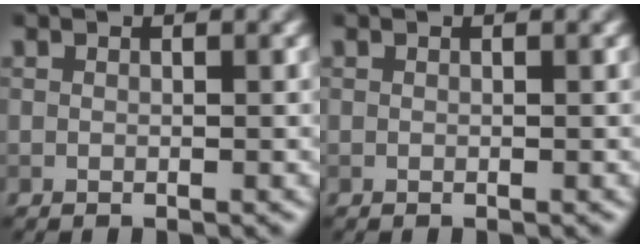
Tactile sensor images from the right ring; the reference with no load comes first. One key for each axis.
{"total": 0.0}